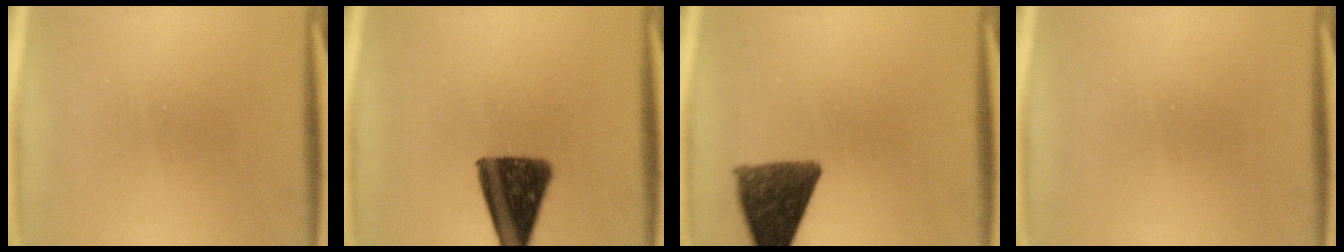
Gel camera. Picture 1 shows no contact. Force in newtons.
{"total": 13.4}
{"total": 10.0}
{"total": 0.0}